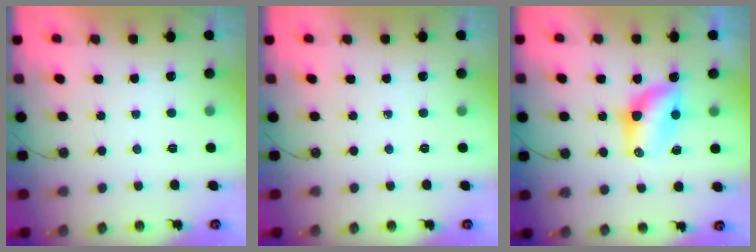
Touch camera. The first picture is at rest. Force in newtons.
{"total": 0.0}
{"total": 6.9, "press": 6.9, "slide": 0.5}